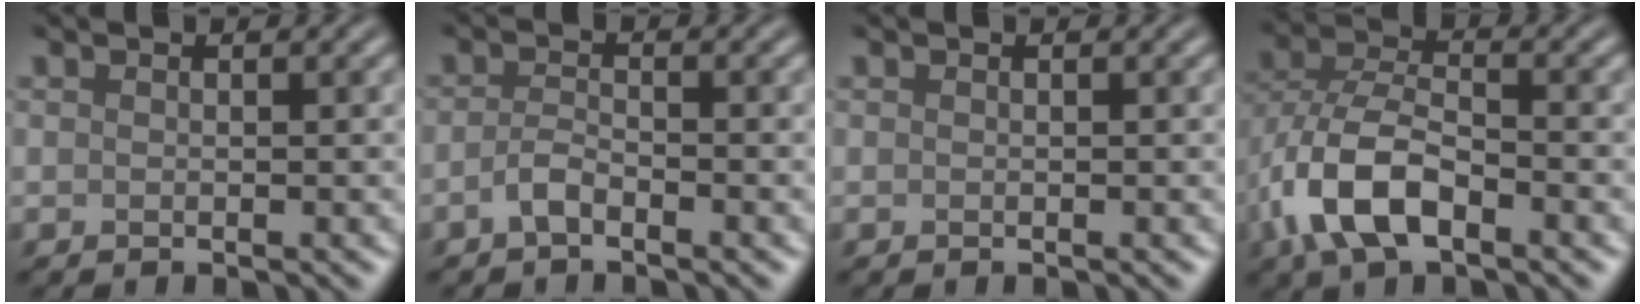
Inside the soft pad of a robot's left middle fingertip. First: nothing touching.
{"total": 1.7, "force": [-1.1, 0.5, 1.2], "torque": [-0.027, 0.003, -0.025]}
{"total": 0.0}
{"total": 7.6, "force": [-3.2, 3.8, 5.7], "torque": [-0.122, 0.001, -0.071]}